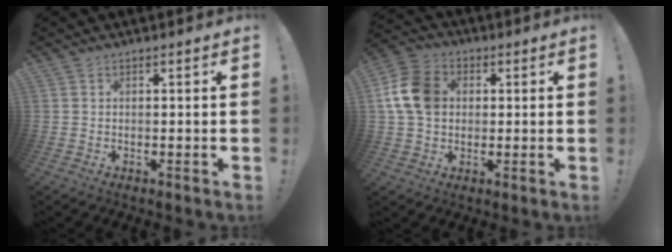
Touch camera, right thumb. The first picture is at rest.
{"total": 13.4, "force": [2.2, 10.4, 8.2], "torque": [-0.146, 0.009, 0.046]}